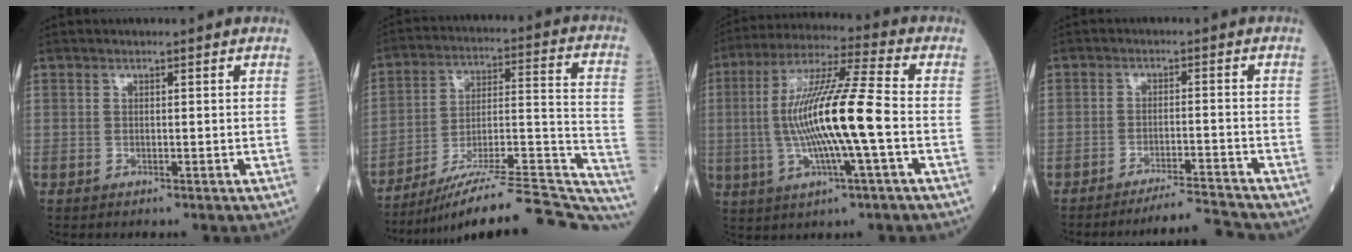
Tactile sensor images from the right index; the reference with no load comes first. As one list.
[{"total": 27.4, "force": [-24.2, 1.3, 12.9], "torque": [-0.107, 0.009, -0.344]}, {"total": 15.2, "force": [-1.5, 0.2, 15.1], "torque": [-0.294, 0.007, -0.030]}, {"total": 5.7, "force": [-5.4, -1.9, 0.2], "torque": [-0.001, -0.003, -0.090]}]